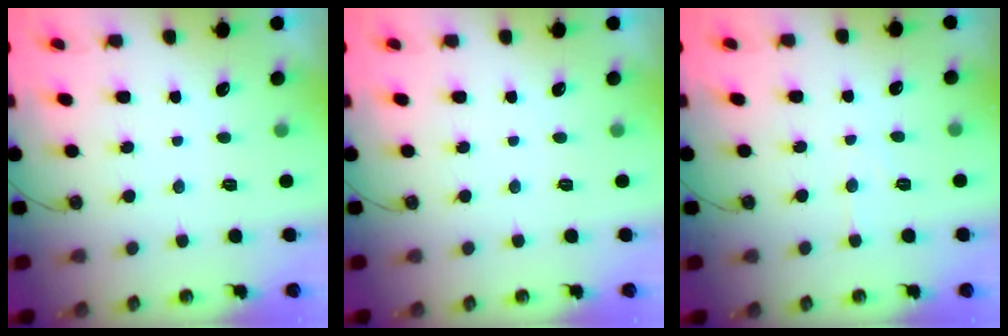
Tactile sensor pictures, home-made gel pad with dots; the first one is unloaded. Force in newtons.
{"total": 0.0}
{"total": 5.2, "press": 5.2, "slide": 0.8}